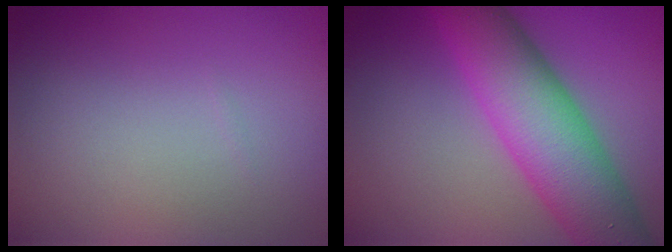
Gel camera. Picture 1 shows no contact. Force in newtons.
{"total": 9.4, "press": 9.4, "slide": 0.1}